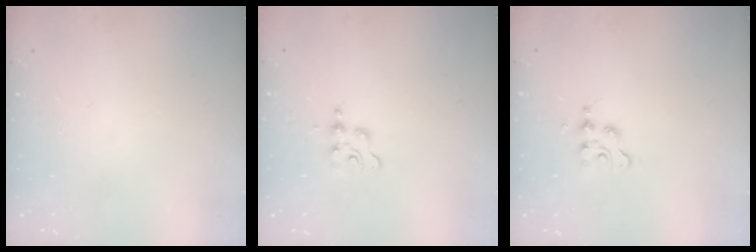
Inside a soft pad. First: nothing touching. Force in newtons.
{"total": 2.4, "press": 2.4, "slide": 0.3}
{"total": 2.3, "press": 2.3, "slide": 0.3}